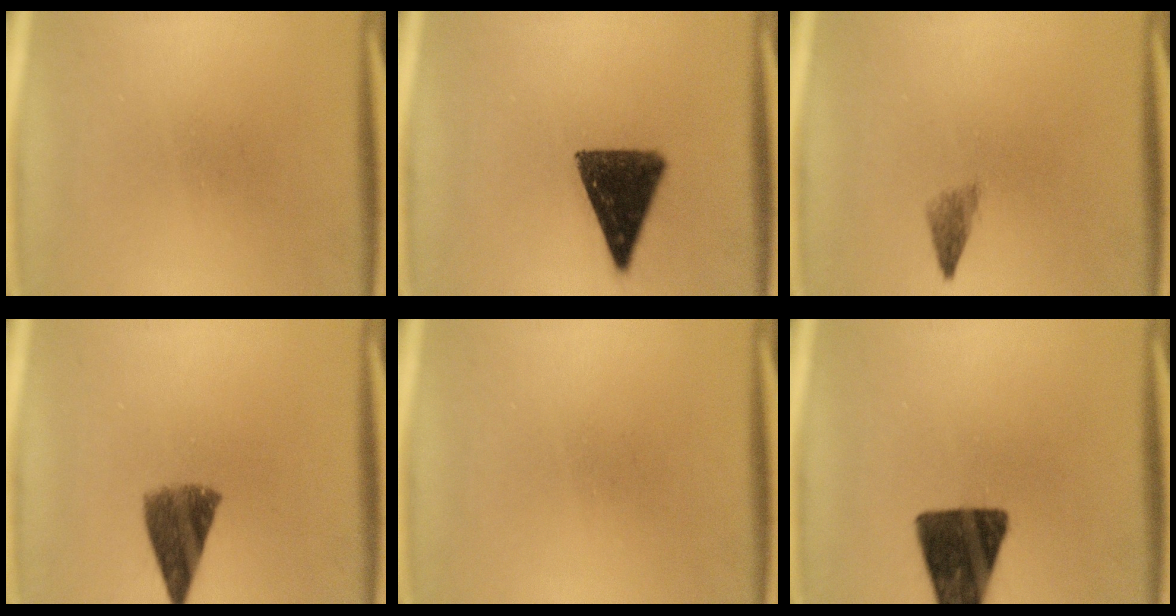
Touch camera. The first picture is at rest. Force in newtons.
{"total": 12.4}
{"total": 1.9}
{"total": 7.6}
{"total": 0.0}
{"total": 14.3}